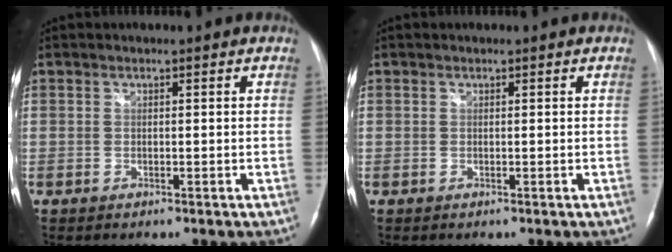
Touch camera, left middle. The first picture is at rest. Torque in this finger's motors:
{"motor_torque": [0.05, -0.03, -0.06, 0.00]}